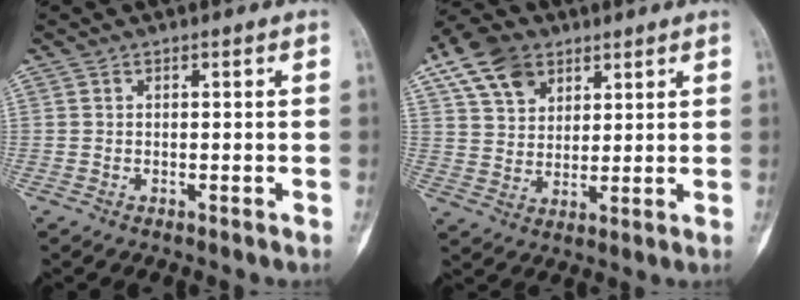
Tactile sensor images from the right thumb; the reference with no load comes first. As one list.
[{"total": 11.2, "force": [6.0, 7.8, 5.2], "torque": [-0.079, -0.009, 0.112]}]